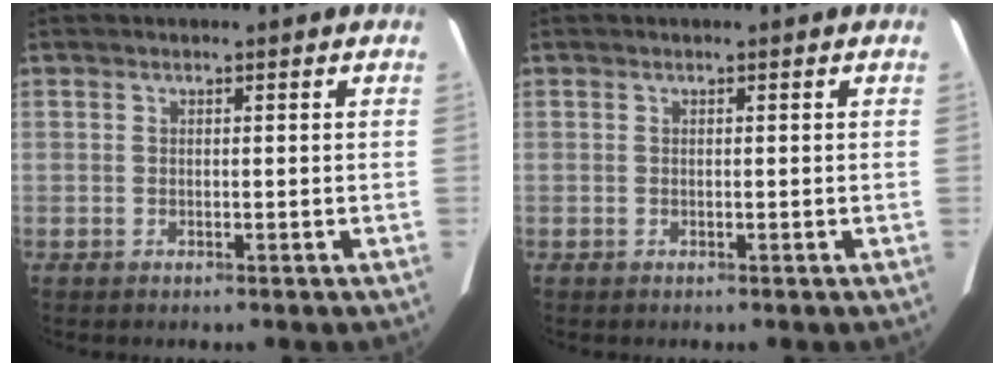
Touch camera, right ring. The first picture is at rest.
{"total": 0.0}